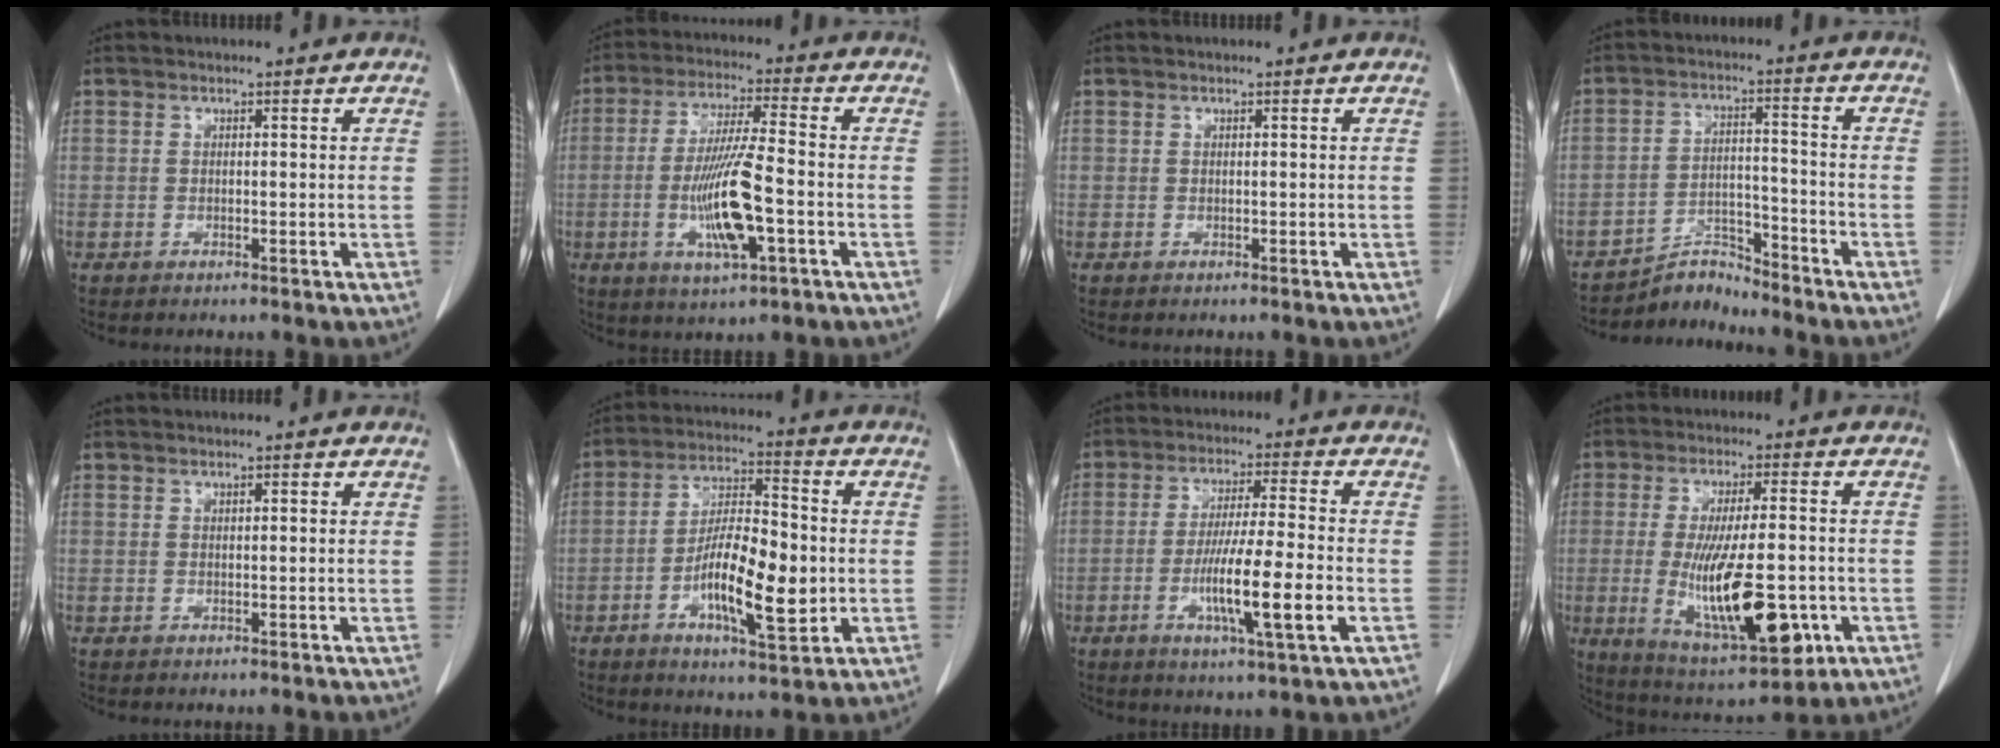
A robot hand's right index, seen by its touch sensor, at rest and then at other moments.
{"total": 11.6, "force": [-3.0, 1.3, 11.1], "torque": [-0.217, -0.009, -0.054]}
{"total": 0.0}
{"total": 5.1, "force": [-5.0, 0.3, -1.1], "torque": [0.022, 0.013, -0.083]}
{"total": 0.7, "force": [0.3, 0.2, 0.6], "torque": [-0.010, 0.001, 0.004]}
{"total": 12.8, "force": [-2.6, 3.5, 12.1], "torque": [-0.217, 0.000, -0.046]}
{"total": 11.5, "force": [-3.2, 0.1, 11.0], "torque": [-0.200, -0.014, -0.060]}
{"total": 16.9, "force": [-3.9, 4.5, 15.8], "torque": [-0.282, -0.020, -0.048]}